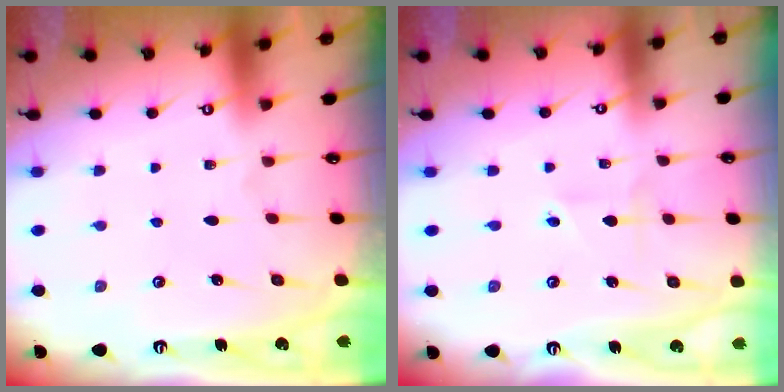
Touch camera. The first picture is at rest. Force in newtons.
{"total": 1.6, "press": 1.3, "slide": 0.9}